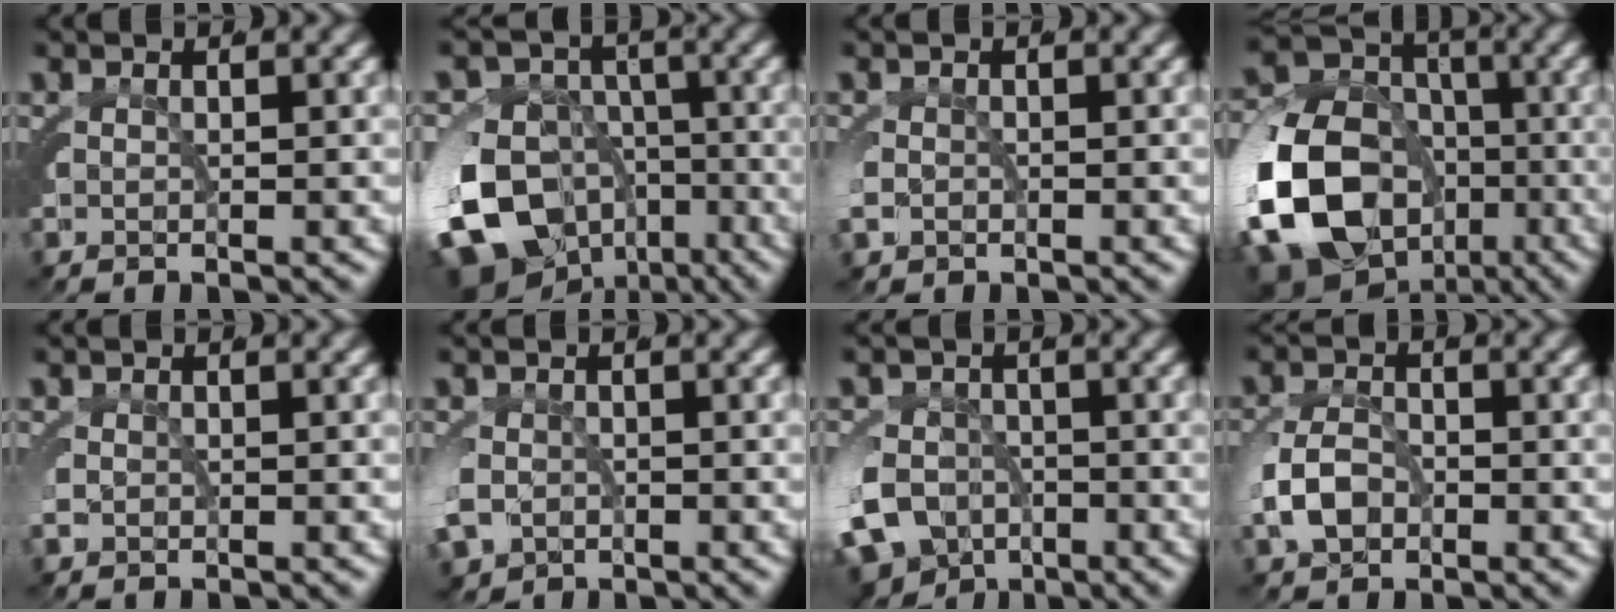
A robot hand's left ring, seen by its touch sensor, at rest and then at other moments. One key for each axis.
{"total": 16.5, "fx": -5.8, "fy": 13.4, "fz": 7.6, "tx": -0.164, "ty": -0.083, "tz": -0.076}
{"total": 1.3, "fx": -0.5, "fy": 1.0, "fz": 0.5, "tx": -0.025, "ty": -0.004, "tz": -0.005}
{"total": 18.3, "fx": -4.8, "fy": 14.8, "fz": 9.6, "tx": -0.215, "ty": -0.076, "tz": -0.064}
{"total": 0.8, "fx": -0.3, "fy": 0.7, "fz": 0.4, "tx": -0.018, "ty": -0.003, "tz": -0.001}
{"total": 3.5, "fx": -1.6, "fy": 2.9, "fz": 1.3, "tx": -0.044, "ty": -0.019, "tz": -0.019}
{"total": 11.2, "fx": -5.6, "fy": 9.3, "fz": 2.7, "tx": -0.059, "ty": -0.041, "tz": -0.089}
{"total": 3.1, "fx": -0.9, "fy": 2.1, "fz": 2.1, "tx": -0.051, "ty": -0.005, "tz": -0.008}